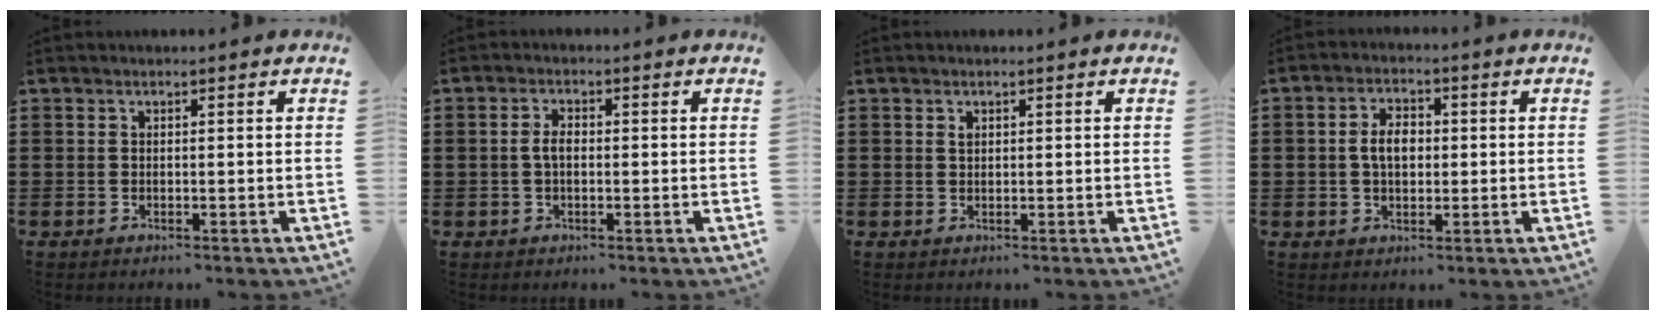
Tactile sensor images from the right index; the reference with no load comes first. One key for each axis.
{"total": 2.5, "fx": 0.0, "fy": 1.3, "fz": 2.1, "tx": -0.042, "ty": 0.005, "tz": -0.001}
{"total": 0.8, "fx": 0.4, "fy": 0.4, "fz": 0.5, "tx": -0.011, "ty": 0.001, "tz": 0.008}
{"total": 4.2, "fx": 0.2, "fy": 2.5, "fz": 3.3, "tx": -0.061, "ty": 0.007, "tz": -0.001}